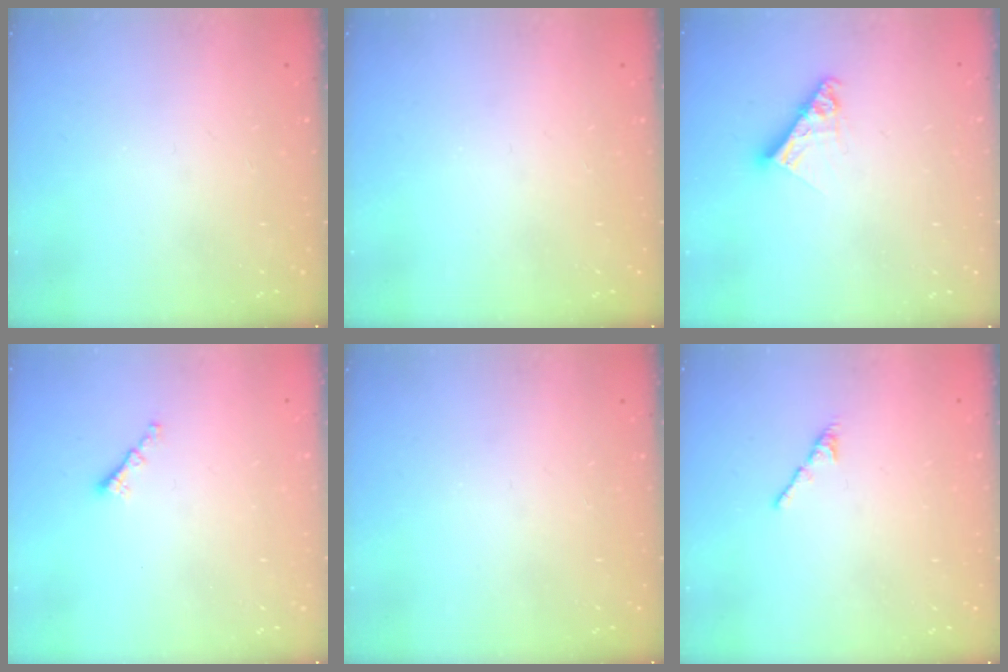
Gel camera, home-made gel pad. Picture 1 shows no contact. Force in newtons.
{"total": 0.0}
{"total": 8.1, "press": 8.1, "slide": 0.7}
{"total": 1.3, "press": 1.2, "slide": 0.5}
{"total": 0.0}
{"total": 2.7, "press": 2.6, "slide": 0.8}